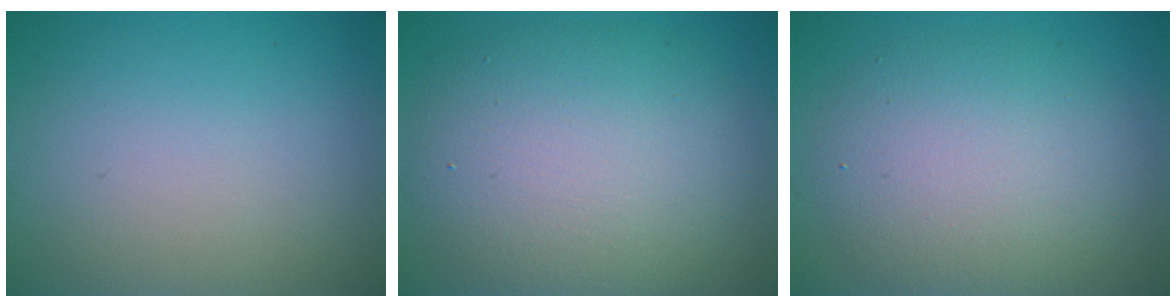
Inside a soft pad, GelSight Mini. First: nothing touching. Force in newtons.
{"total": 9.5, "press": 9.4, "slide": 0.5}
{"total": 6.1, "press": 6.1, "slide": 0.3}